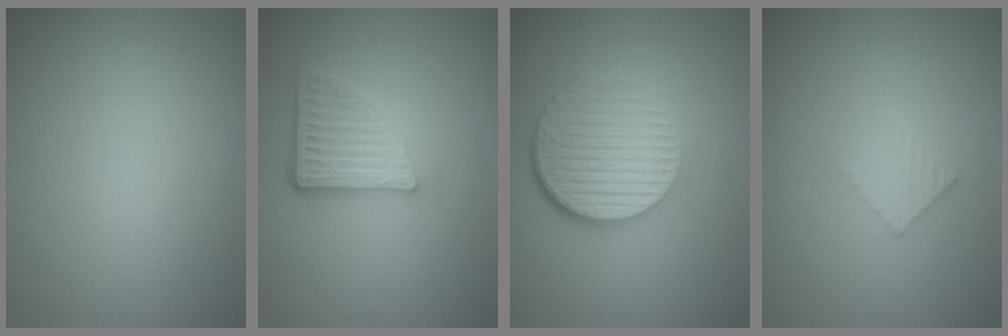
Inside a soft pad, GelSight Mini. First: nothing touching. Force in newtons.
{"total": 4.6, "press": 3.5, "slide": 3.0}
{"total": 6.6, "press": 4.4, "slide": 5.0}
{"total": 1.4, "press": 1.4, "slide": 0.2}